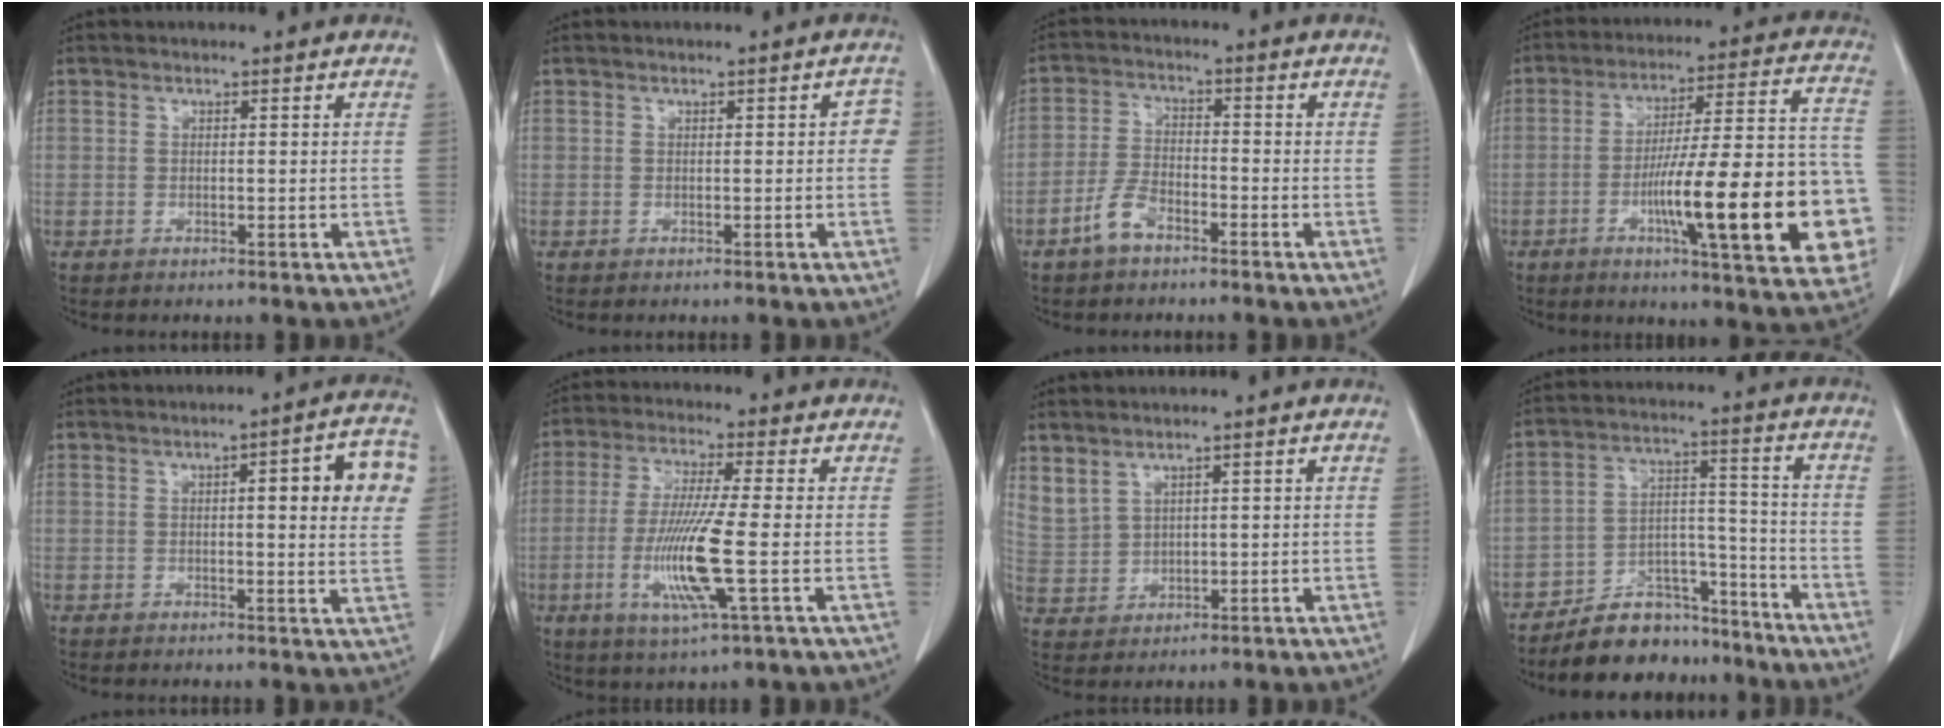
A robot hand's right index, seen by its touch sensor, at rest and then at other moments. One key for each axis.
{"total": 1.9, "fx": 0.1, "fy": 0.9, "fz": 1.6, "tx": -0.004, "ty": 0.010, "tz": -0.002}
{"total": 5.0, "fx": -3.4, "fy": 2.2, "fz": 2.9, "tx": -0.069, "ty": 0.004, "tz": -0.067}
{"total": 24.4, "fx": -6.7, "fy": 3.3, "fz": 23.2, "tx": -0.256, "ty": 0.018, "tz": -0.088}
{"total": 9.4, "fx": 2.2, "fy": 1.5, "fz": 9.1, "tx": -0.108, "ty": 0.013, "tz": 0.020}
{"total": 11.0, "fx": -2.5, "fy": -0.1, "fz": 10.7, "tx": -0.222, "ty": -0.020, "tz": -0.053}
{"total": 6.1, "fx": 4.4, "fy": 3.3, "fz": 2.6, "tx": -0.072, "ty": 0.004, "tz": 0.113}
{"total": 10.4, "fx": -9.1, "fy": 4.5, "fz": 2.0, "tx": -0.023, "ty": 0.048, "tz": -0.152}